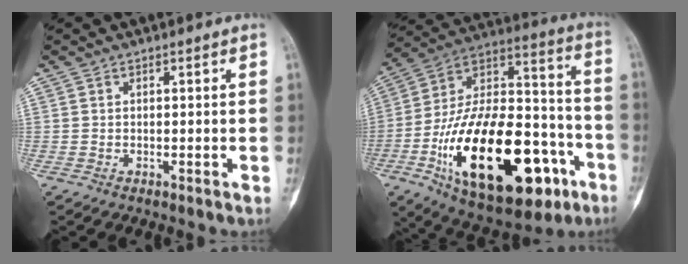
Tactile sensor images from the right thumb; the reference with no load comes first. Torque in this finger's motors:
{"motor_torque": [1.89, 3.12, 2.35, -0.42, 0.50]}